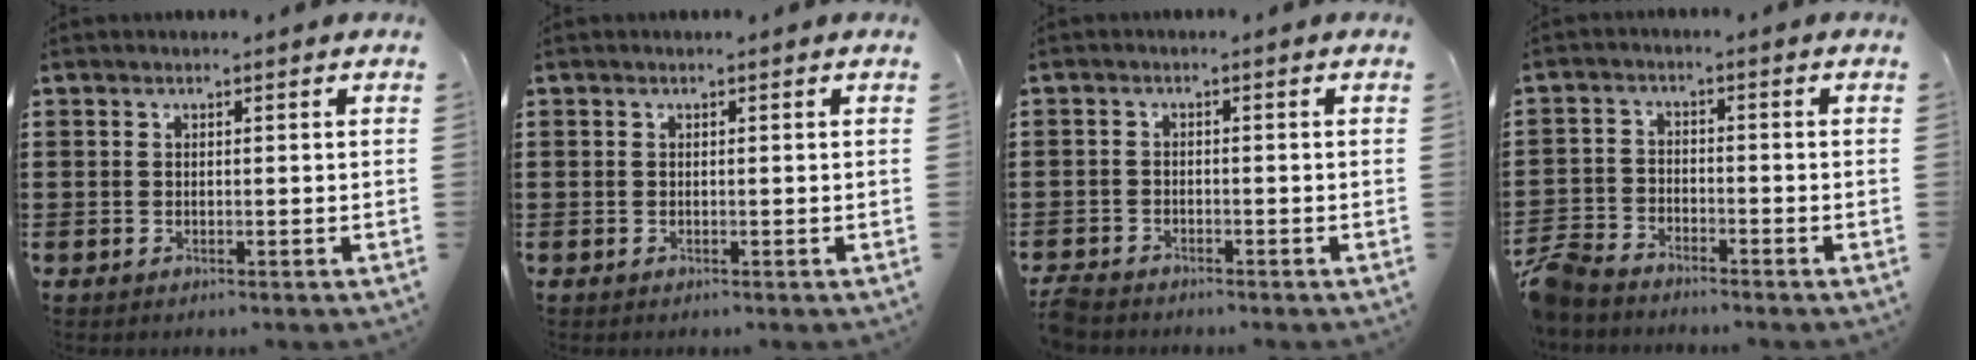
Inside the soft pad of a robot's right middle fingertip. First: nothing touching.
{"total": 0.0}
{"total": 2.3, "force": [-2.2, 0.4, 0.3], "torque": [-0.015, -0.001, -0.049]}
{"total": 4.9, "force": [-4.6, 1.3, 1.2], "torque": [-0.052, -0.003, -0.103]}